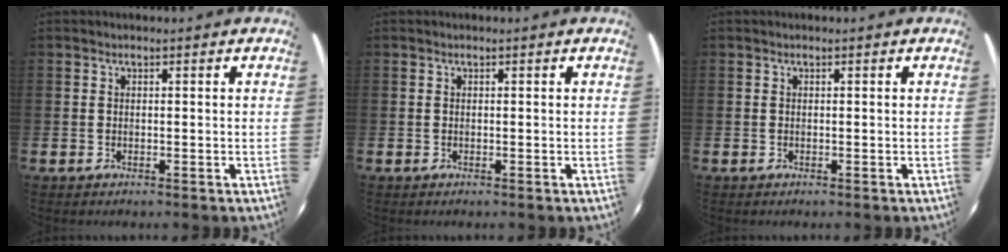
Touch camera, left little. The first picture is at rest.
{"total": 0.0}
{"total": 0.0}